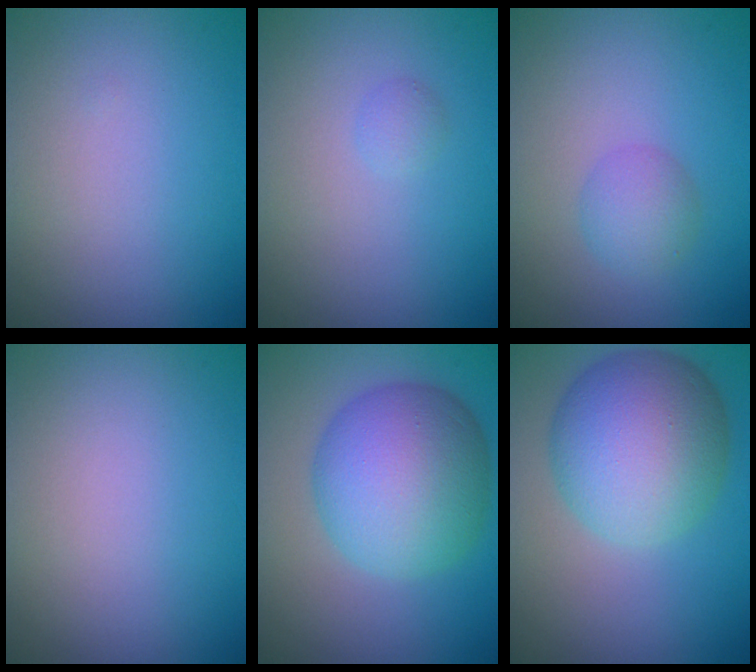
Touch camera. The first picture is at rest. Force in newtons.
{"total": 0.8, "press": 0.8, "slide": 0.1}
{"total": 2.2, "press": 2.2, "slide": 0.1}
{"total": 0.0}
{"total": 9.8, "press": 9.8, "slide": 0.1}
{"total": 9.5, "press": 9.5, "slide": 0.3}